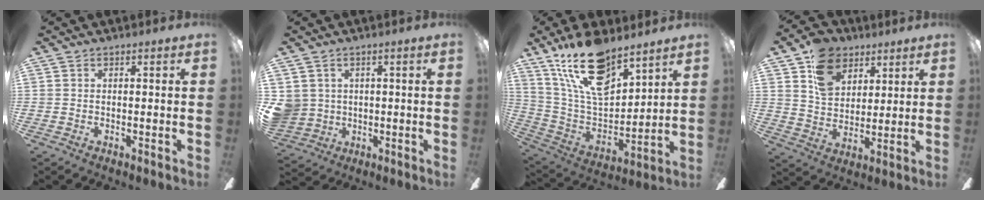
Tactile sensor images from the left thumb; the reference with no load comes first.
{"total": 5.7, "force": [1.5, 5.5, 0.7], "torque": [-0.030, -0.003, 0.031]}
{"total": 20.7, "force": [14.1, 8.8, 12.3], "torque": [-0.239, -0.079, 0.250]}
{"total": 12.8, "force": [7.4, 9.0, 5.1], "torque": [-0.092, -0.026, 0.143]}